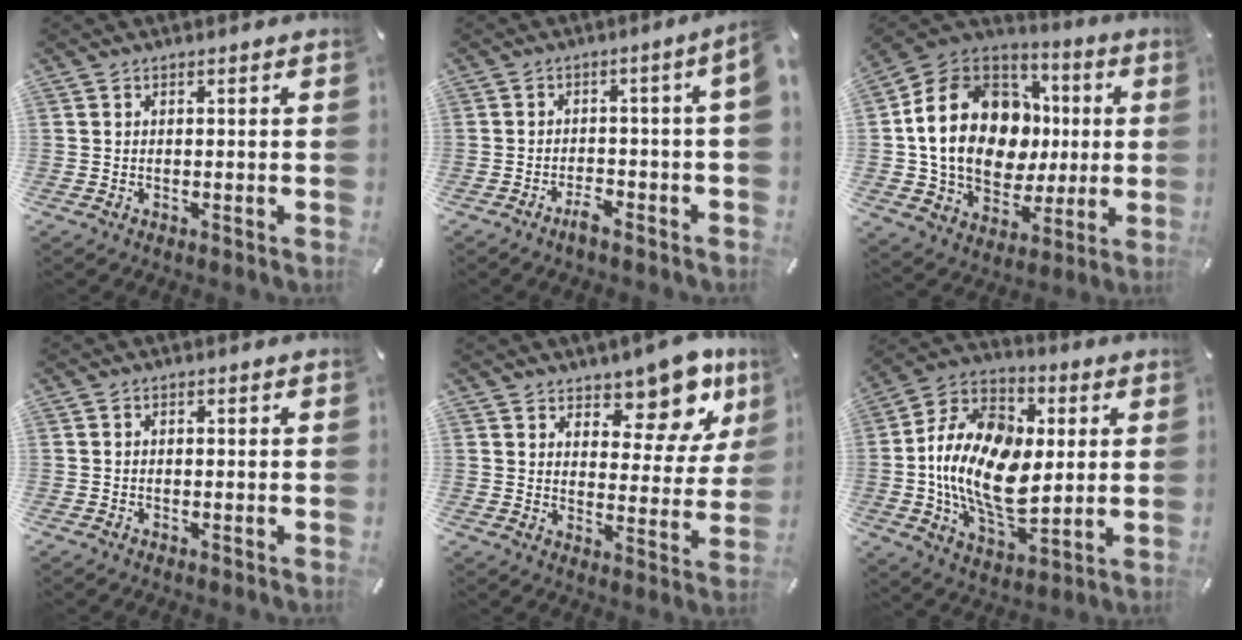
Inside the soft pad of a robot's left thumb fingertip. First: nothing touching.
{"total": 4.7, "force": [-2.5, 0.3, 4.0], "torque": [-0.070, 0.004, -0.046]}
{"total": 20.5, "force": [1.6, 16.4, 12.3], "torque": [-0.235, -0.005, 0.036]}
{"total": 0.6, "force": [-0.1, 0.5, 0.4], "torque": [-0.007, 0.002, -0.003]}
{"total": 12.3, "force": [9.4, 5.8, 5.6], "torque": [-0.058, -0.083, 0.161]}
{"total": 19.2, "force": [-0.5, 13.0, 14.1], "torque": [-0.299, 0.002, -0.010]}